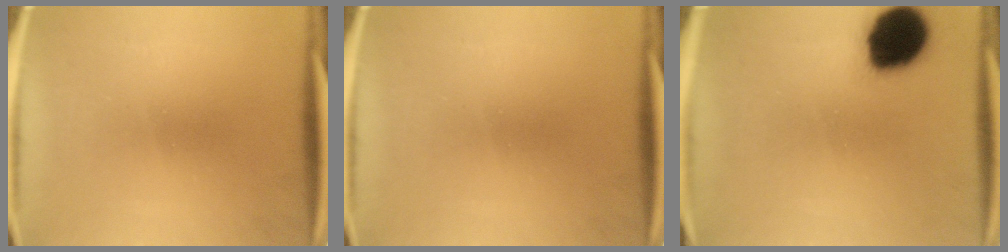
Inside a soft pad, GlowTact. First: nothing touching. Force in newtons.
{"total": 0.0}
{"total": 16.2}